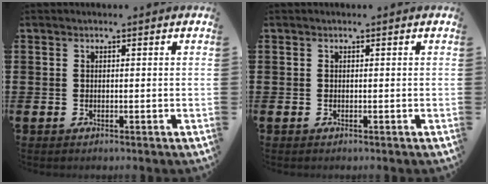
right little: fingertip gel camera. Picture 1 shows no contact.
{"total": 0.0}